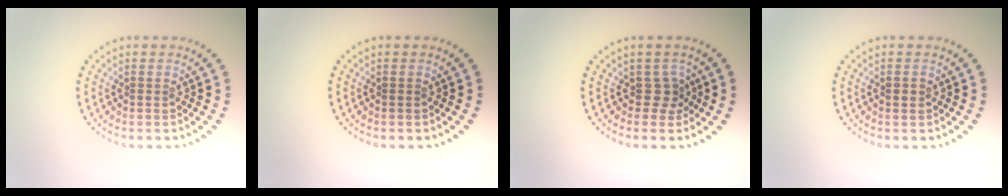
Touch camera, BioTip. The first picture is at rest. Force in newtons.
{"total": 0.0}
{"total": 1.6, "press": 1.1, "slide": 1.2}
{"total": 0.9, "press": 0.9, "slide": 0.1}